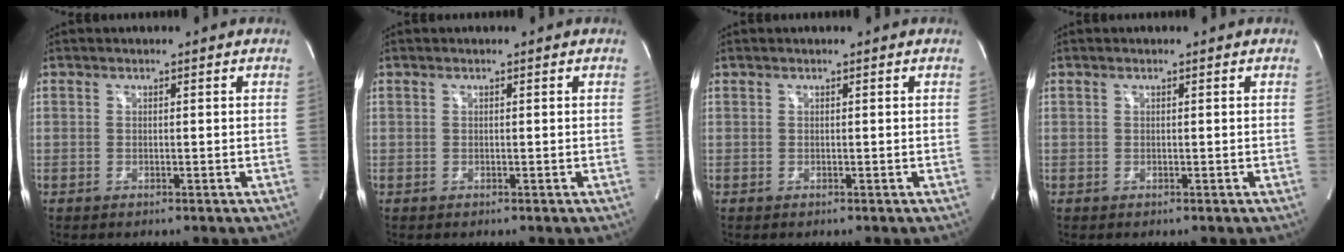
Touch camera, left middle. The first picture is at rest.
{"total": 0.0}
{"total": 0.0}
{"total": 0.0}